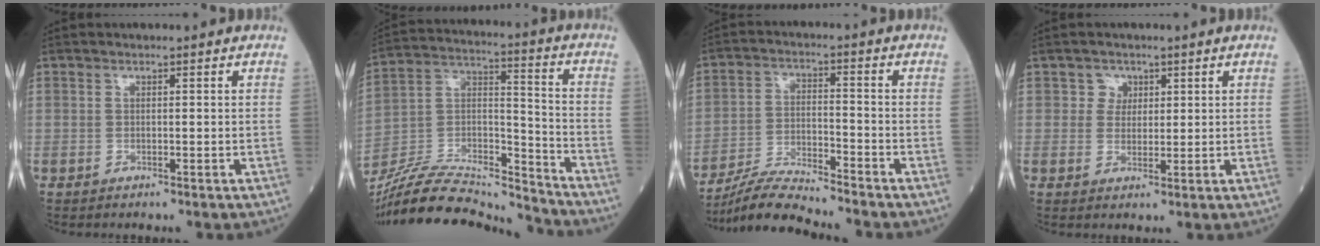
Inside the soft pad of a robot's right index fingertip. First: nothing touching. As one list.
[{"total": 20.4, "force": [-19.5, 2.4, 5.6], "torque": [-0.117, 0.025, -0.338]}, {"total": 7.9, "force": [-7.7, -0.9, 1.6], "torque": [-0.033, -0.011, -0.146]}, {"total": 2.4, "force": [1.1, 2.1, 0.2], "torque": [0.003, -0.002, 0.013]}]